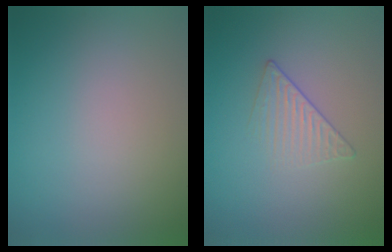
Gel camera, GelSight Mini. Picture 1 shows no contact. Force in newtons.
{"total": 1.6, "press": 1.0, "slide": 1.2}